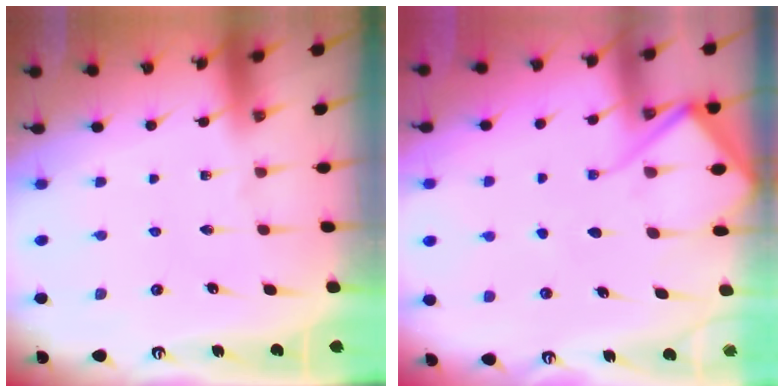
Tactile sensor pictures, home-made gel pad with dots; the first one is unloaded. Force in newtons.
{"total": 9.6, "press": 9.6, "slide": 0.9}